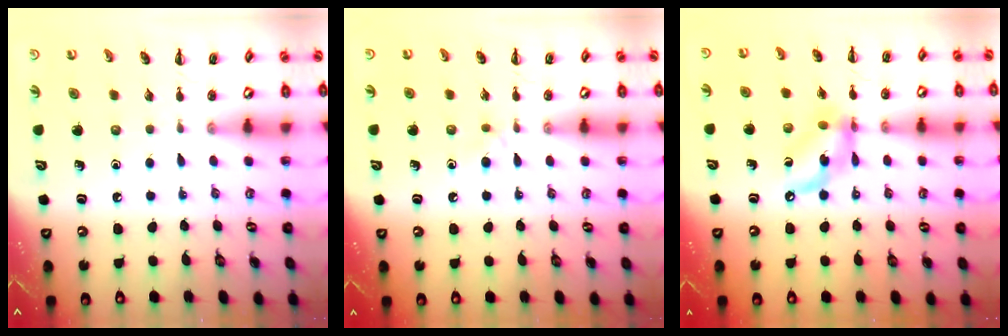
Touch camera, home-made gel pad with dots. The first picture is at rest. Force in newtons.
{"total": 3.7, "press": 3.5, "slide": 1.4}
{"total": 12.3, "press": 12.0, "slide": 2.9}